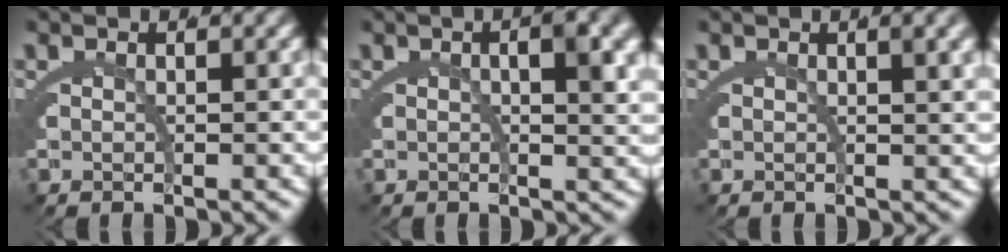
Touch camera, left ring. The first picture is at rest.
{"total": 2.9, "force": [0.6, 0.2, 2.8], "torque": [-0.029, 0.009, 0.006]}
{"total": 1.3, "force": [0.6, -0.3, 1.1], "torque": [-0.017, 0.002, 0.013]}